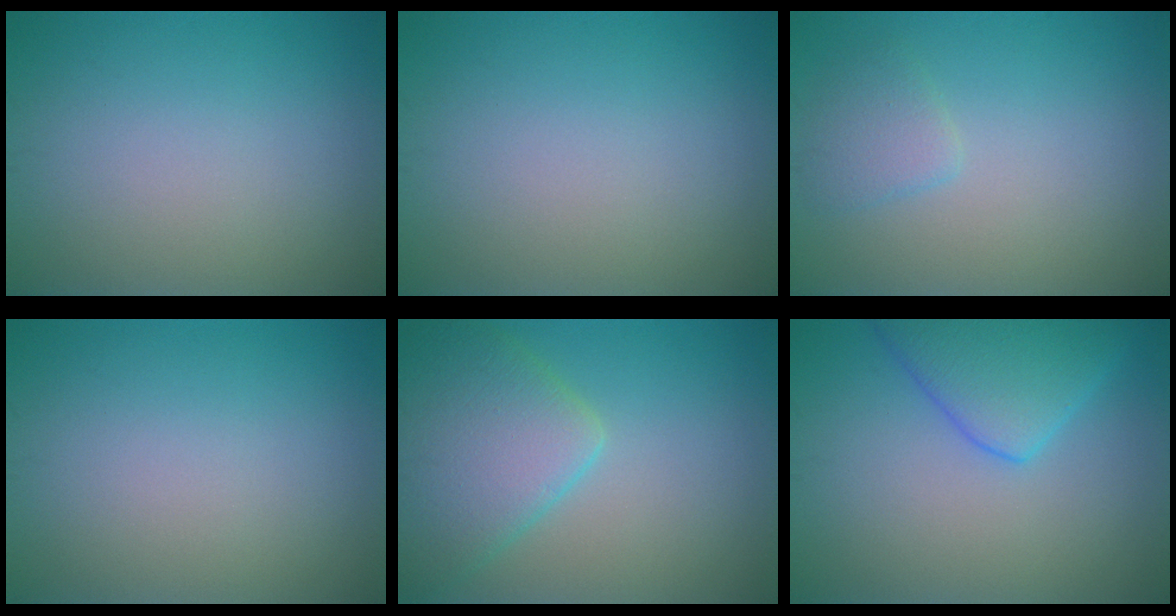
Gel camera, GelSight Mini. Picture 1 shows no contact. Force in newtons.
{"total": 0.0}
{"total": 1.7, "press": 1.7, "slide": 0.2}
{"total": 0.0}
{"total": 6.9, "press": 6.9, "slide": 0.5}
{"total": 5.2, "press": 5.2, "slide": 0.4}